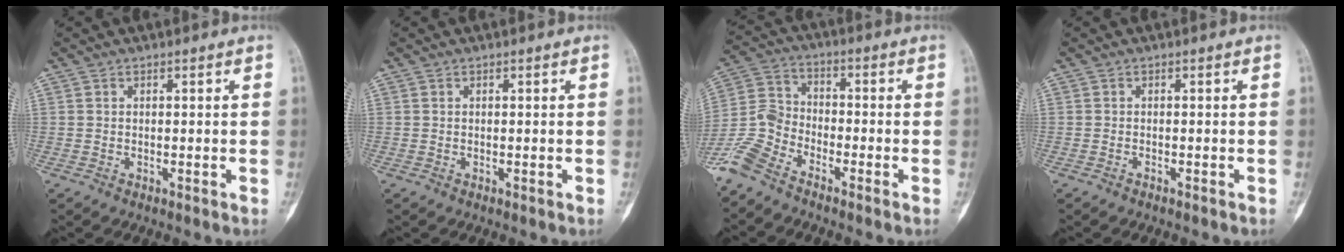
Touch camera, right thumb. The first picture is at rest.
{"total": 0.0}
{"total": 8.8, "force": [-6.9, 3.9, 3.9], "torque": [-0.088, 0.030, -0.152]}
{"total": 0.6, "force": [-0.5, 0.1, 0.3], "torque": [-0.012, 0.003, -0.006]}